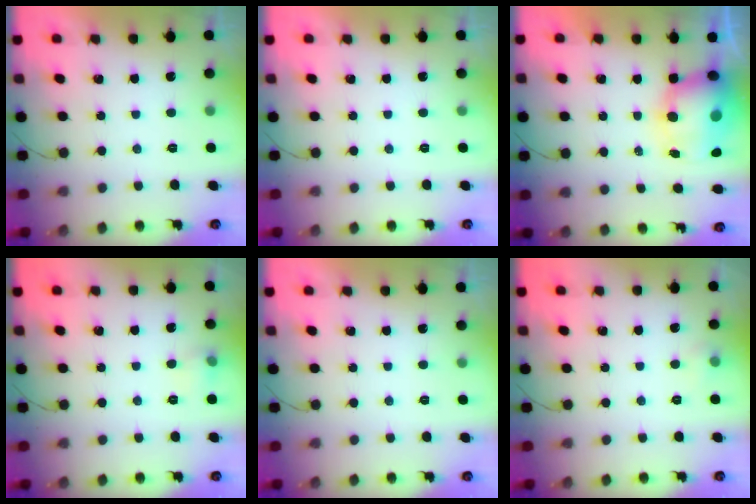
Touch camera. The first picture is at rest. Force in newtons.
{"total": 0.0}
{"total": 11.6, "press": 11.2, "slide": 3.0}
{"total": 5.2, "press": 5.1, "slide": 1.1}
{"total": 0.0}
{"total": 4.8, "press": 3.8, "slide": 2.8}